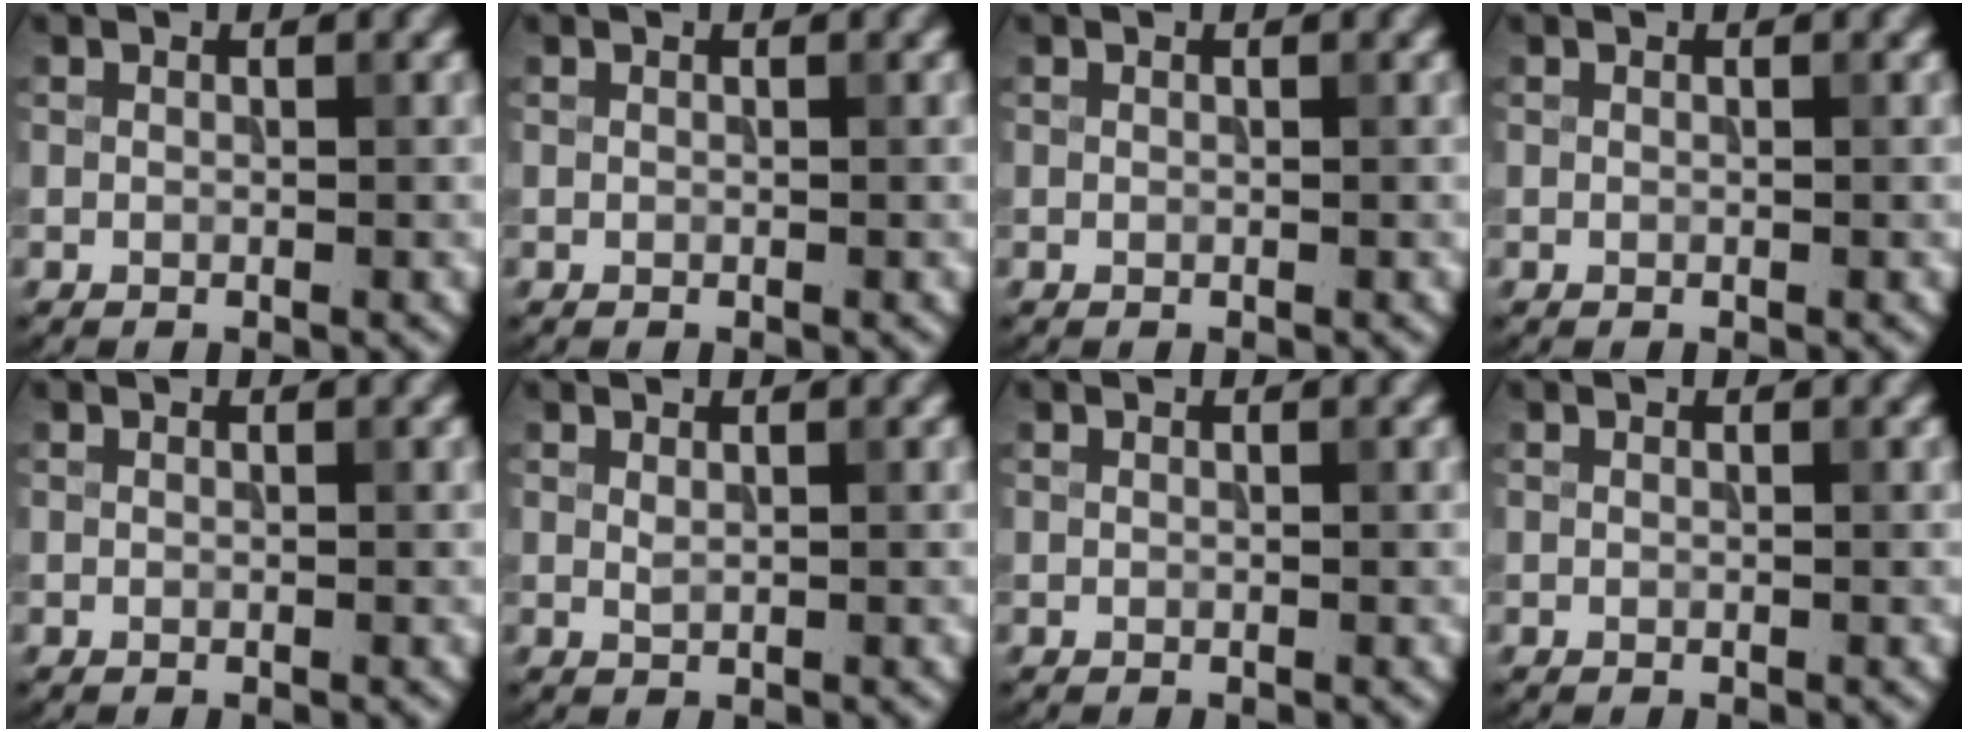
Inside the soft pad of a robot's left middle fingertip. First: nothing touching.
{"total": 0.0}
{"total": 0.0}
{"total": 0.0}
{"total": 0.0}
{"total": 0.7, "force": [0.4, 0.2, 0.5], "torque": [-0.012, 0.002, 0.009]}
{"total": 0.0}
{"total": 0.0}